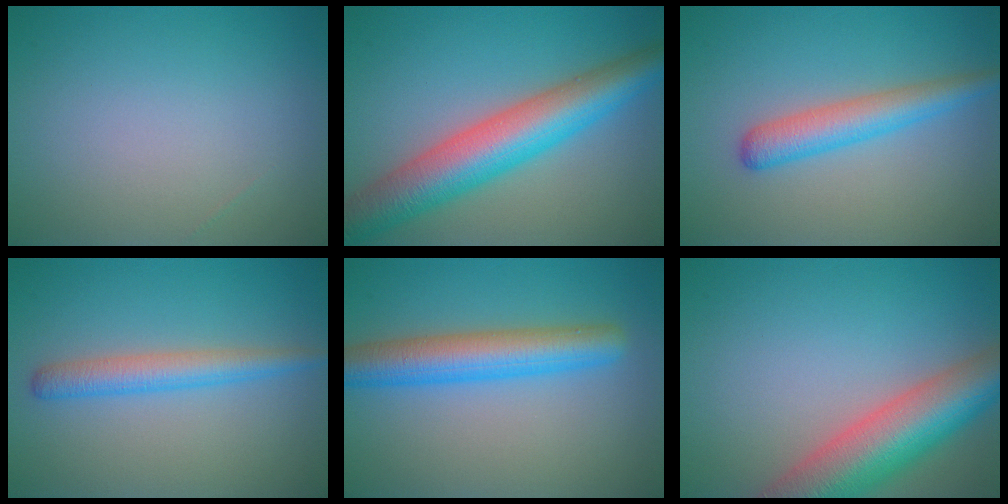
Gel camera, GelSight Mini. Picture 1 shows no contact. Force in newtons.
{"total": 8.9, "press": 8.9, "slide": 0.1}
{"total": 3.3, "press": 3.3, "slide": 0.2}
{"total": 3.0, "press": 3.0, "slide": 0.2}
{"total": 5.8, "press": 5.8, "slide": 0.1}
{"total": 9.8, "press": 9.8, "slide": 0.4}